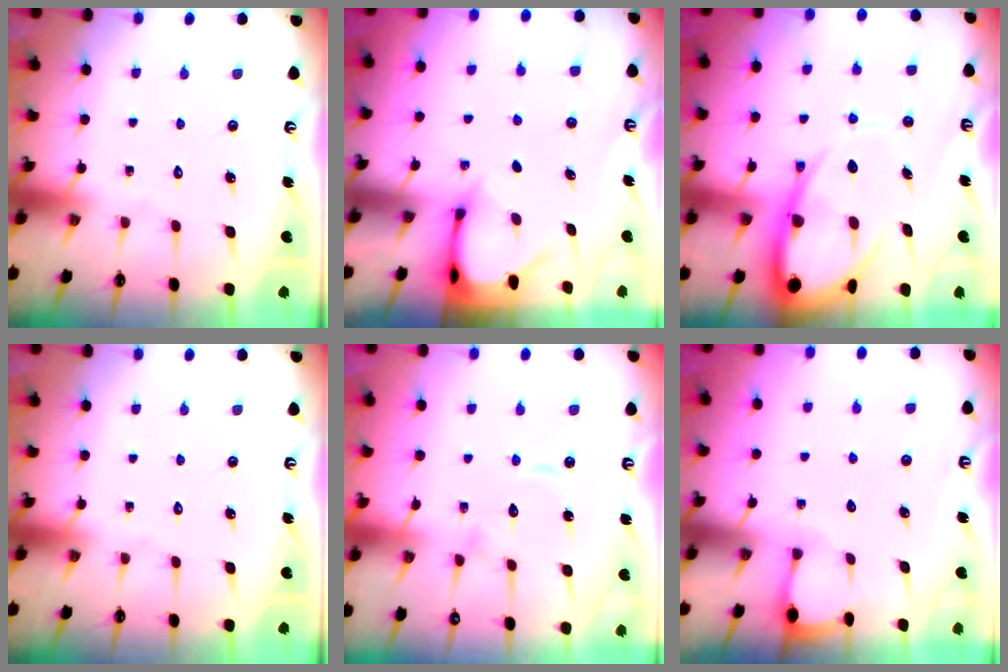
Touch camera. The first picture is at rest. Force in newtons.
{"total": 3.0, "press": 3.0, "slide": 0.3}
{"total": 14.0, "press": 13.9, "slide": 1.7}
{"total": 0.0}
{"total": 9.4, "press": 9.4, "slide": 0.8}
{"total": 1.5, "press": 1.5, "slide": 0.1}